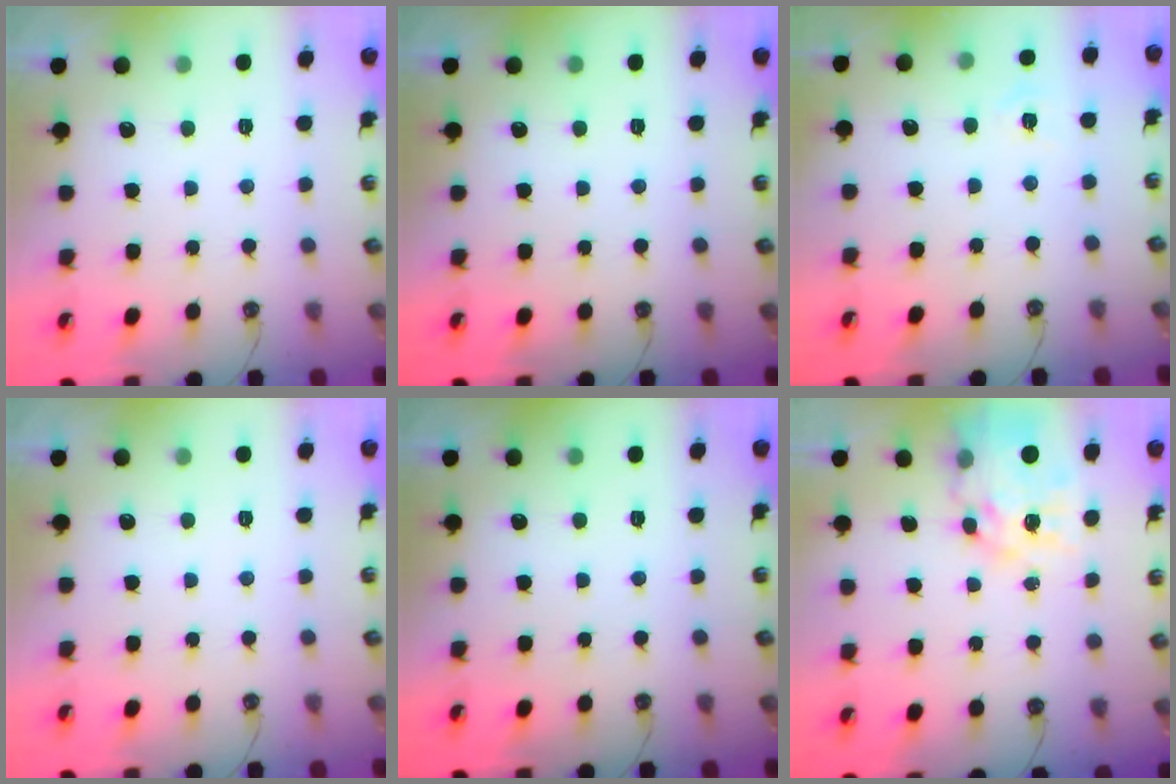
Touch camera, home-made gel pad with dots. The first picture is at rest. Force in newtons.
{"total": 0.0}
{"total": 4.3, "press": 4.2, "slide": 0.4}
{"total": 0.0}
{"total": 0.0}
{"total": 15.1, "press": 15.0, "slide": 1.4}